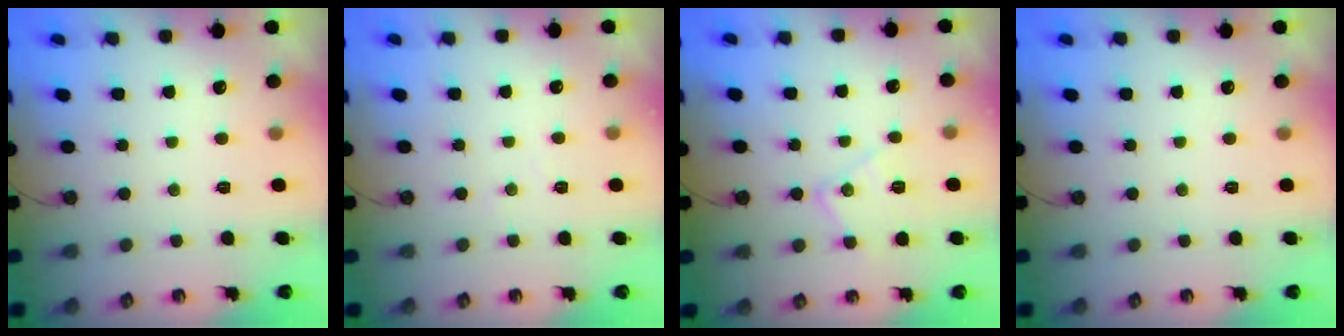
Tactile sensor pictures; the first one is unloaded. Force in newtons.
{"total": 4.1, "press": 4.1, "slide": 0.8}
{"total": 10.6, "press": 10.6, "slide": 0.6}
{"total": 0.0}